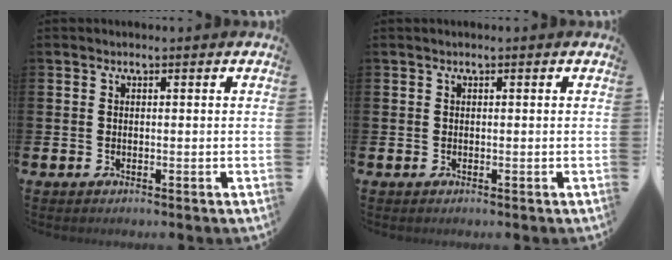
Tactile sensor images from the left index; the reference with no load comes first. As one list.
[{"total": 0.0}]